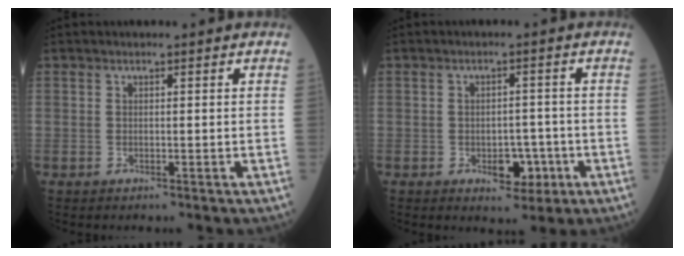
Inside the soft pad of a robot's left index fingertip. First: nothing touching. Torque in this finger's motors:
{"motor_torque": [0.00, 0.12, 0.07, 0.02]}